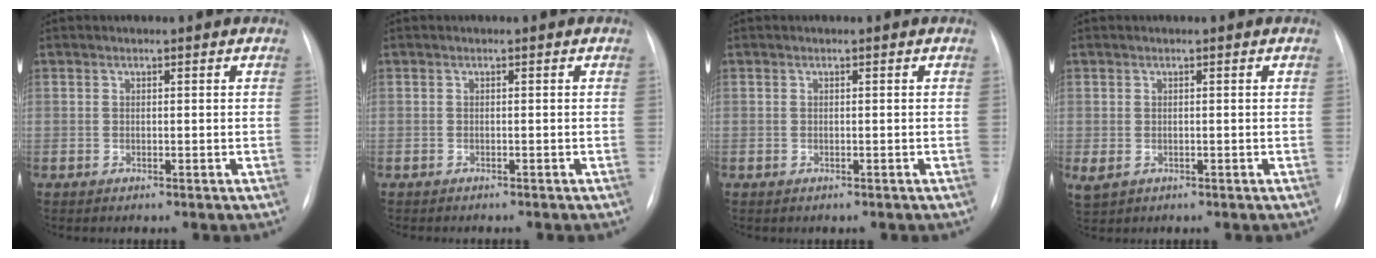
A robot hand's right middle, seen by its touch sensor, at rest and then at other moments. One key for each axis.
{"total": 2.1, "fx": -1.8, "fy": 0.5, "fz": 0.9, "tx": -0.017, "ty": -0.007, "tz": -0.016}
{"total": 0.0}
{"total": 2.2, "fx": -0.5, "fy": 1.6, "fz": 1.4, "tx": -0.032, "ty": -0.005, "tz": 0.002}